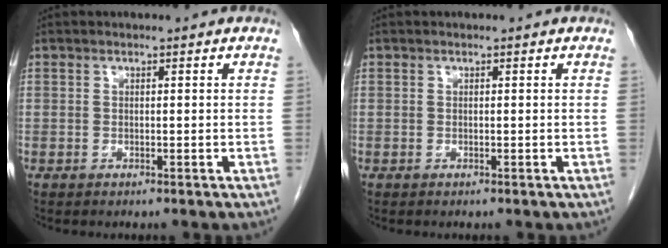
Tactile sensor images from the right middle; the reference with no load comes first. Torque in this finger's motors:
{"motor_torque": [-0.01, -0.01, 0.00, 0.00]}